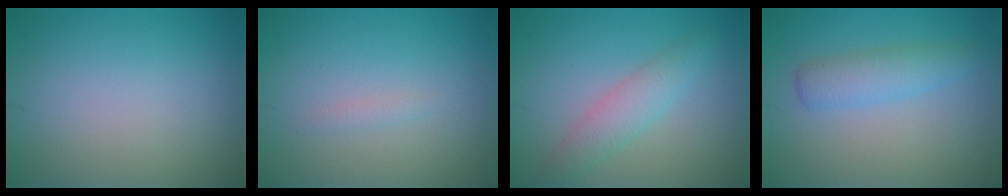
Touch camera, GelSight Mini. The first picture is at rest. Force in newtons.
{"total": 0.7, "press": 0.6, "slide": 0.1}
{"total": 2.8, "press": 2.8, "slide": 0.1}
{"total": 2.8, "press": 2.7, "slide": 0.2}